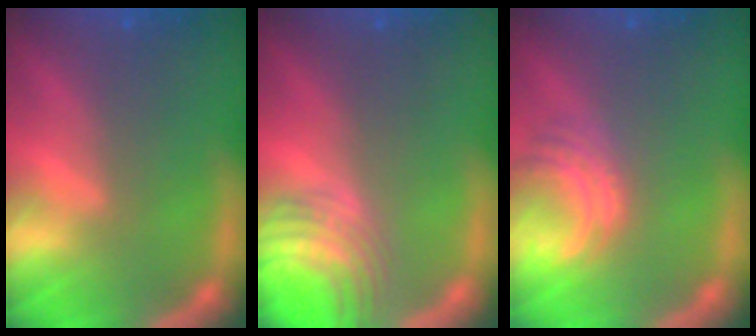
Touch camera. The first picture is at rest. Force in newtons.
{"total": 6.1}
{"total": 3.4}